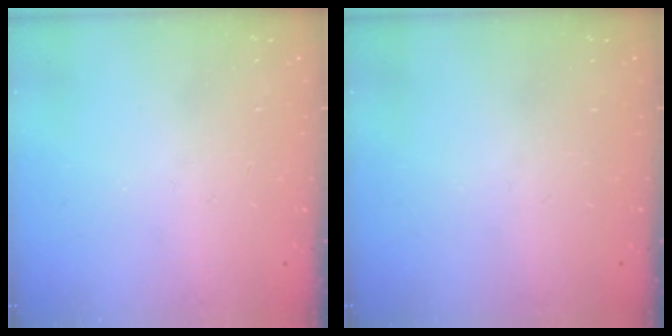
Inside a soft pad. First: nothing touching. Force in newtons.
{"total": 0.0}